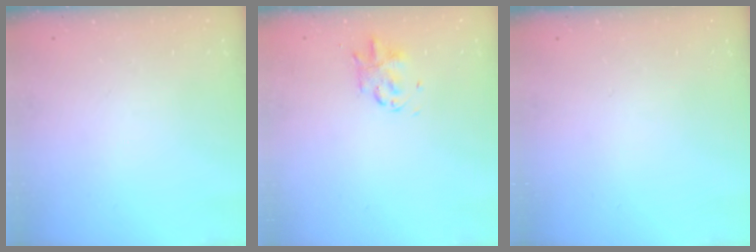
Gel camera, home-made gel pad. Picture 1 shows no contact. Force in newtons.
{"total": 2.8, "press": 2.8, "slide": 0.6}
{"total": 0.0}